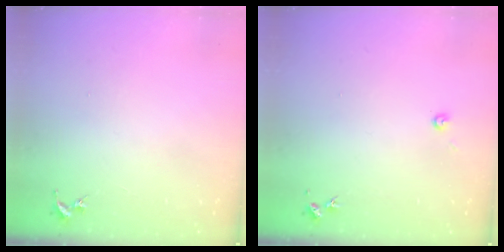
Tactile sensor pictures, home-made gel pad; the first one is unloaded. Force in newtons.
{"total": 2.7, "press": 2.7, "slide": 0.2}